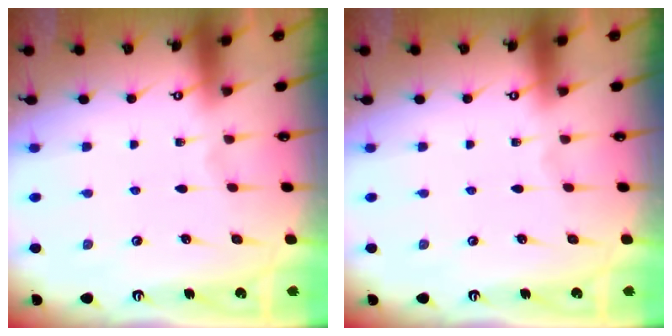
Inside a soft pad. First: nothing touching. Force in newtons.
{"total": 0.0}